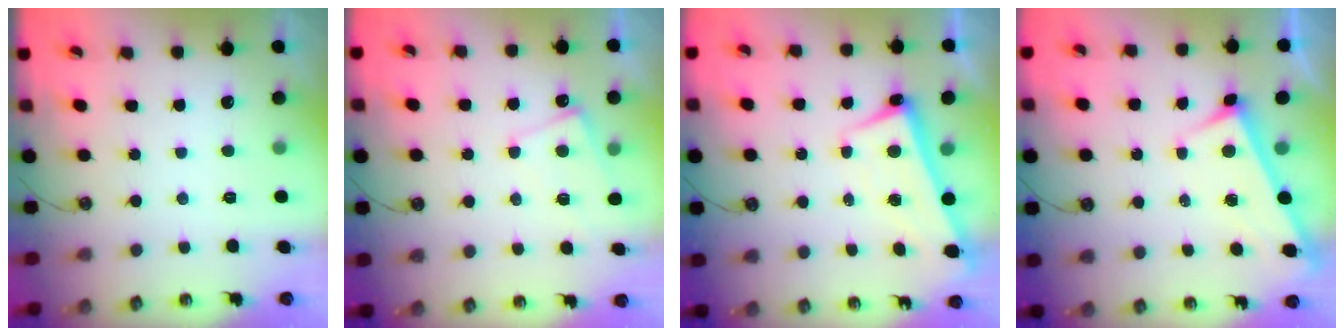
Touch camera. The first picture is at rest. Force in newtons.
{"total": 4.2, "press": 4.2, "slide": 0.4}
{"total": 2.4, "press": 2.3, "slide": 0.7}
{"total": 3.1, "press": 3.1, "slide": 0.2}